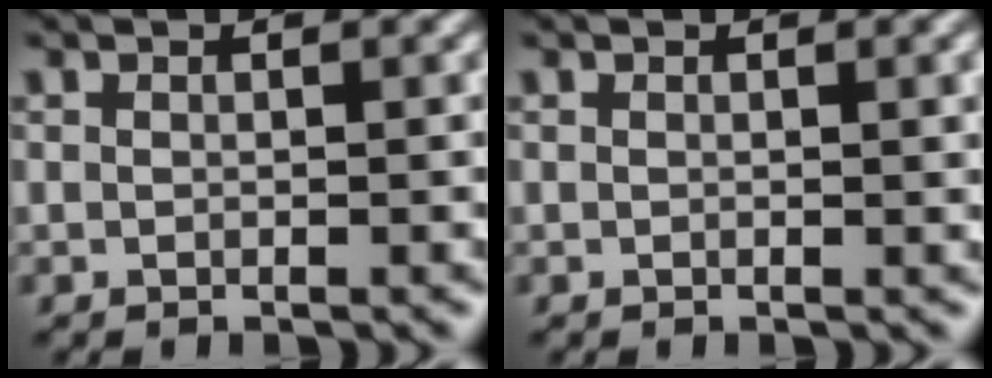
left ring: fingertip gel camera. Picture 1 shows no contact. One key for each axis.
{"total": 1.1, "fx": 0.2, "fy": 0.2, "fz": 1.0, "tx": -0.013, "ty": 0.000, "tz": 0.001}